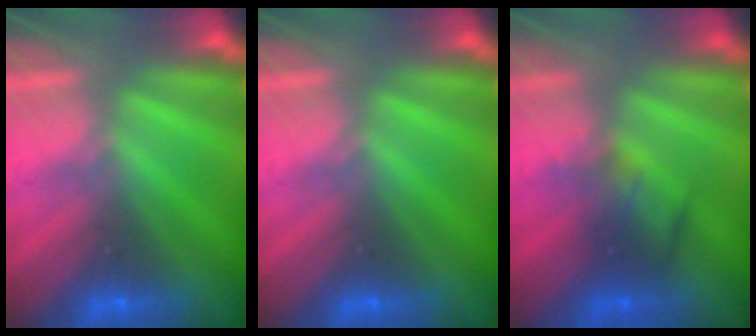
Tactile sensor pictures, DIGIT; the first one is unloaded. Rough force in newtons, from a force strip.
{"total": 0.0}
{"total": 2.4}